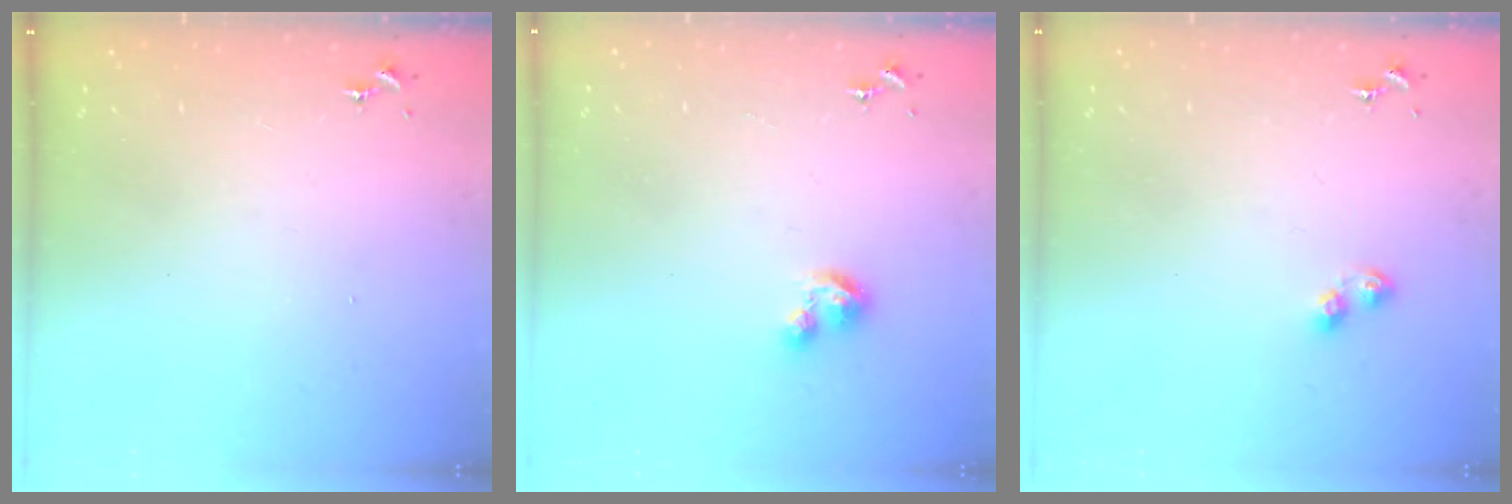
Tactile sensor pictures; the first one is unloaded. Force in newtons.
{"total": 3.9, "press": 3.9, "slide": 0.3}
{"total": 4.6, "press": 4.6, "slide": 0.5}